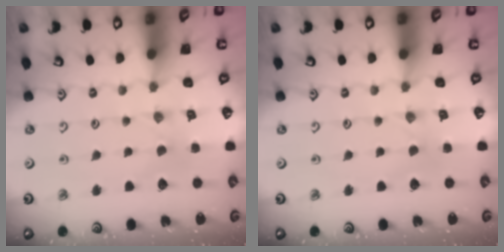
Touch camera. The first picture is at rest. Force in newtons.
{"total": 0.0}